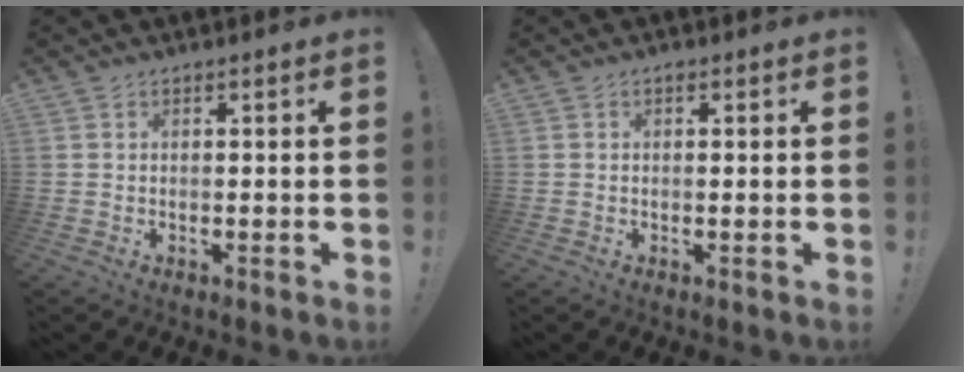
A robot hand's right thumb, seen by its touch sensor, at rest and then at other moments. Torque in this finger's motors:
{"motor_torque": [-0.21, 0.30, 0.22, 0.05, 0.05]}